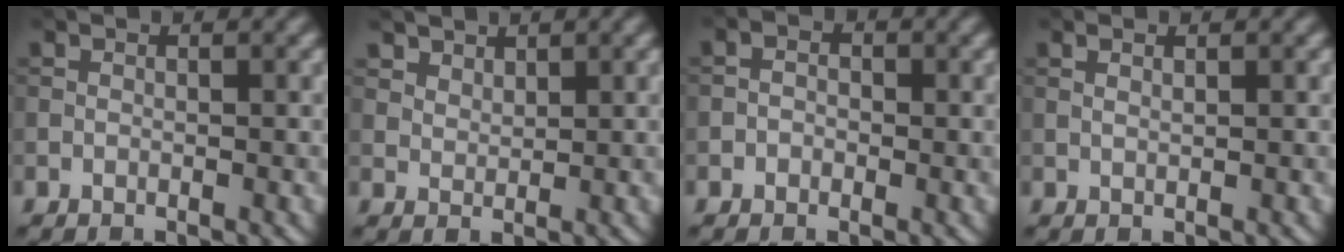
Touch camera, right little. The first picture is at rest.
{"total": 2.2, "force": [1.8, 1.2, 0.5], "torque": [-0.017, -0.015, 0.047]}
{"total": 1.2, "force": [-0.4, 1.0, 0.5], "torque": [-0.005, 0.000, -0.014]}
{"total": 0.7, "force": [0.4, 0.1, 0.5], "torque": [-0.012, 0.001, 0.009]}